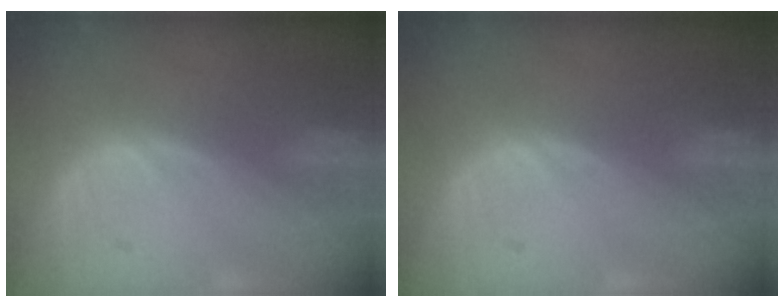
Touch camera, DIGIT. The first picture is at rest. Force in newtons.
{"total": 0.0}